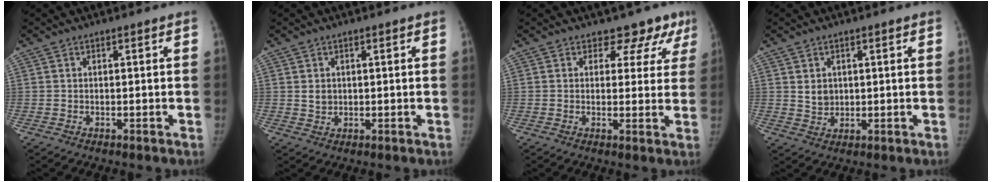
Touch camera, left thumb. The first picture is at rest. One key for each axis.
{"total": 2.3, "fx": 0.6, "fy": 1.9, "fz": 1.1, "tx": -0.011, "ty": -0.005, "tz": 0.016}
{"total": 7.0, "fx": 5.3, "fy": 4.5, "fz": 1.2, "tx": 0.032, "ty": -0.023, "tz": 0.044}
{"total": 3.2, "fx": 0.9, "fy": 2.7, "fz": 1.5, "tx": -0.015, "ty": -0.010, "tz": 0.024}